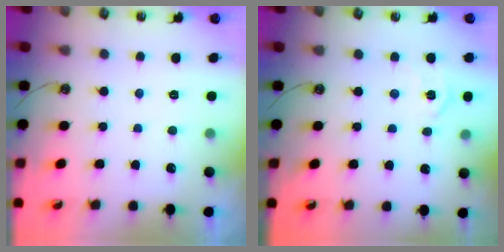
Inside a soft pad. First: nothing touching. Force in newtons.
{"total": 5.8, "press": 5.7, "slide": 0.7}